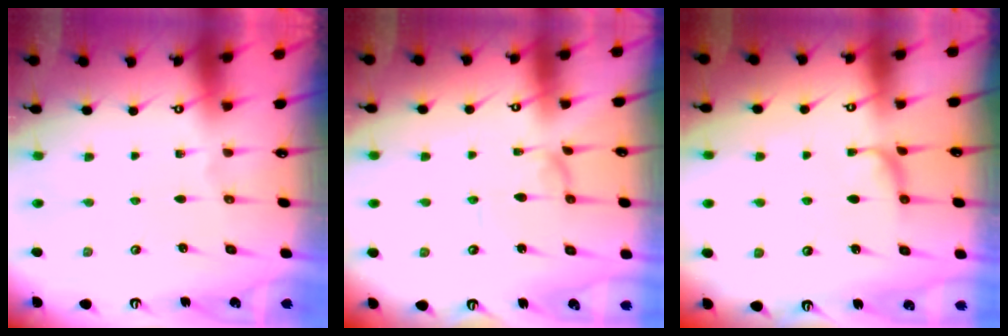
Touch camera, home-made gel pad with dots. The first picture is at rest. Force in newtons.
{"total": 0.0}
{"total": 1.0, "press": 0.8, "slide": 0.6}